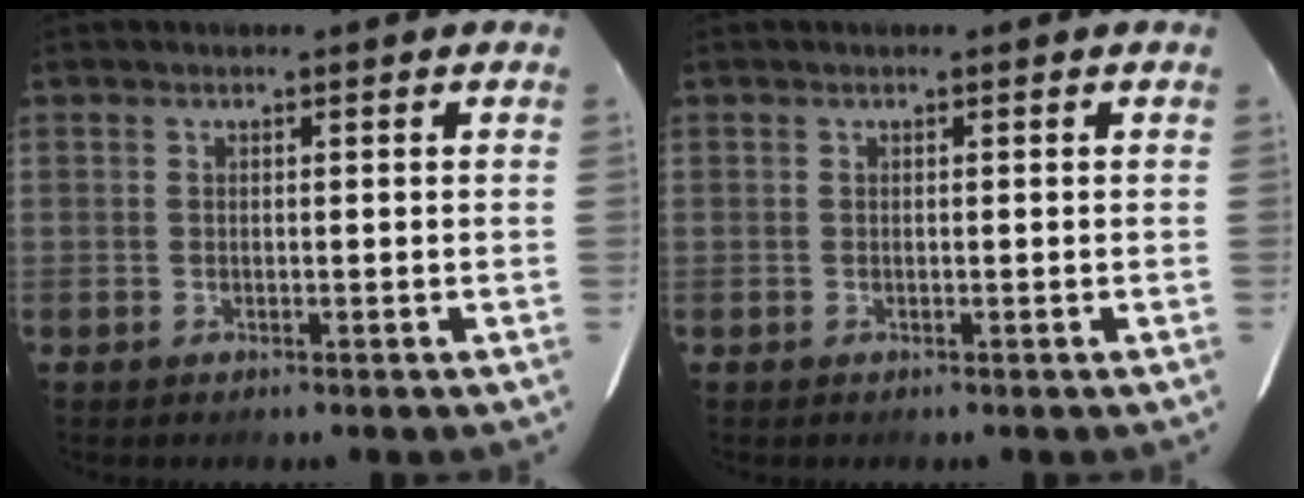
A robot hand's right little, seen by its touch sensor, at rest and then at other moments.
{"total": 0.0}